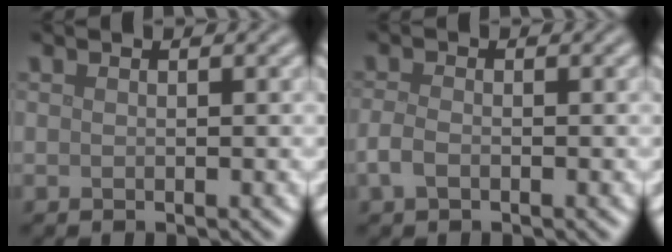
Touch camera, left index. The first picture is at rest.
{"total": 1.6, "force": [-0.7, 0.8, 1.1], "torque": [-0.026, -0.001, -0.019]}